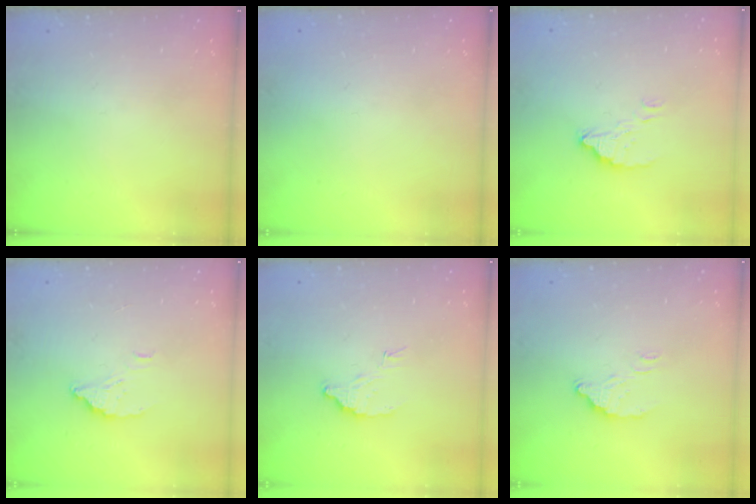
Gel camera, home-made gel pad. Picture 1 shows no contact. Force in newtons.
{"total": 2.1, "press": 2.1, "slide": 0.1}
{"total": 4.0, "press": 4.0, "slide": 0.1}
{"total": 3.8, "press": 3.8, "slide": 0.2}
{"total": 5.3, "press": 5.3, "slide": 0.1}
{"total": 6.0, "press": 6.0, "slide": 0.4}